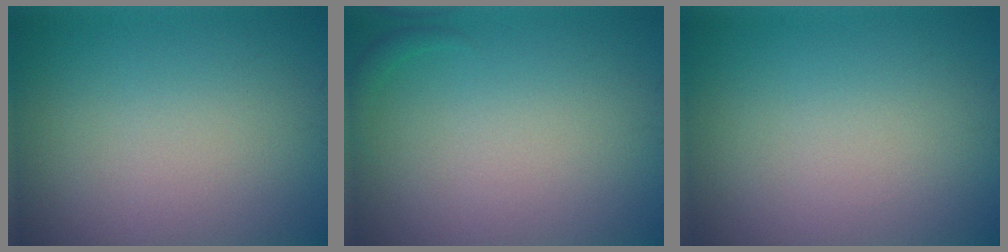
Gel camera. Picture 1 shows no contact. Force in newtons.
{"total": 0.7, "press": 0.7, "slide": 0.1}
{"total": 0.0}